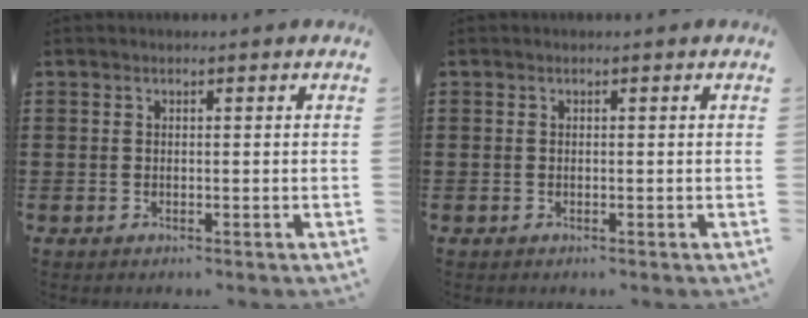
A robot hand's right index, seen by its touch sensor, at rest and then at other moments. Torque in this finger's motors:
{"motor_torque": [0.61, 0.26, 0.02, 0.01]}